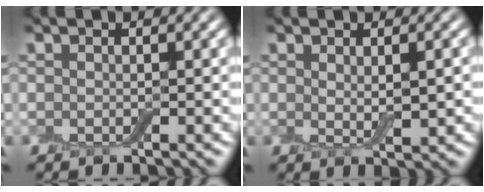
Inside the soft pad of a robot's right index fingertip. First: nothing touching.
{"total": 2.3, "force": [0.4, 0.6, 2.1], "torque": [-0.039, -0.006, 0.010]}